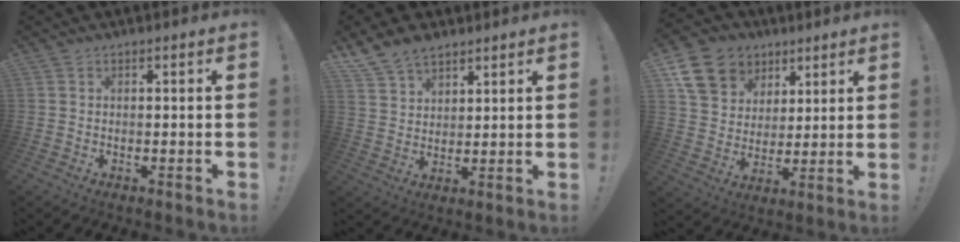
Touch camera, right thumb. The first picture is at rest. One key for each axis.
{"total": 8.5, "fx": 6.6, "fy": 4.5, "fz": 2.9, "tx": -0.060, "ty": -0.035, "tz": 0.131}
{"total": 14.3, "fx": 7.4, "fy": 11.2, "fz": 5.0, "tx": -0.078, "ty": -0.034, "tz": 0.153}